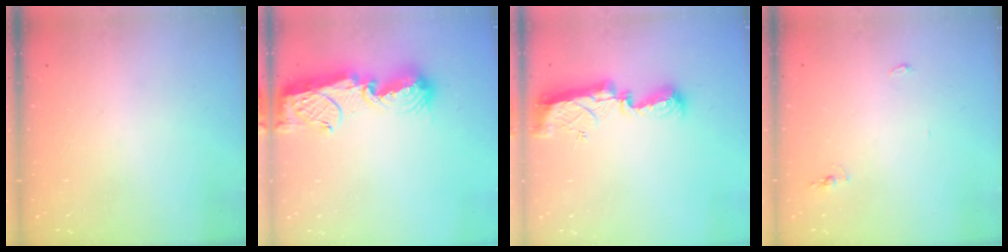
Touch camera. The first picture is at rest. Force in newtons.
{"total": 15.7, "press": 15.6, "slide": 1.3}
{"total": 9.4, "press": 9.4, "slide": 0.4}
{"total": 7.7, "press": 4.4, "slide": 6.4}